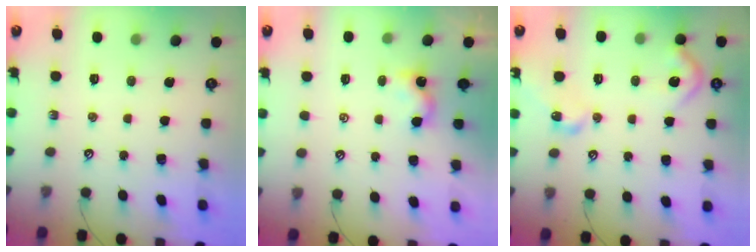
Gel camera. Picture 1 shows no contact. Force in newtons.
{"total": 0.8, "press": 0.7, "slide": 0.4}
{"total": 8.2, "press": 8.2, "slide": 0.6}